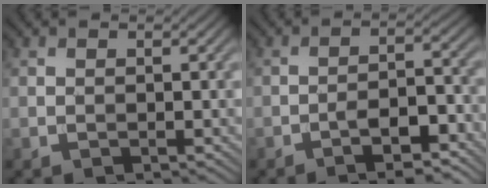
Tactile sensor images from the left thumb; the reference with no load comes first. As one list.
[{"total": 6.1, "force": [-3.9, 1.8, 4.3], "torque": [-0.065, 0.010, -0.061]}]